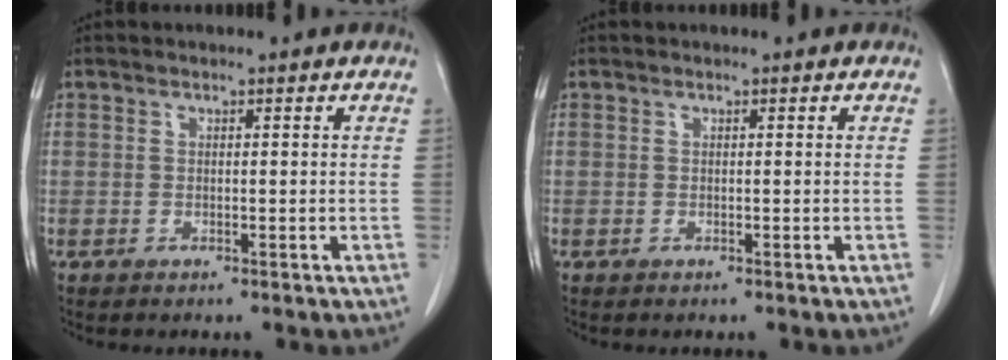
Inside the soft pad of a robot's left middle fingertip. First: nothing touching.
{"total": 0.0}